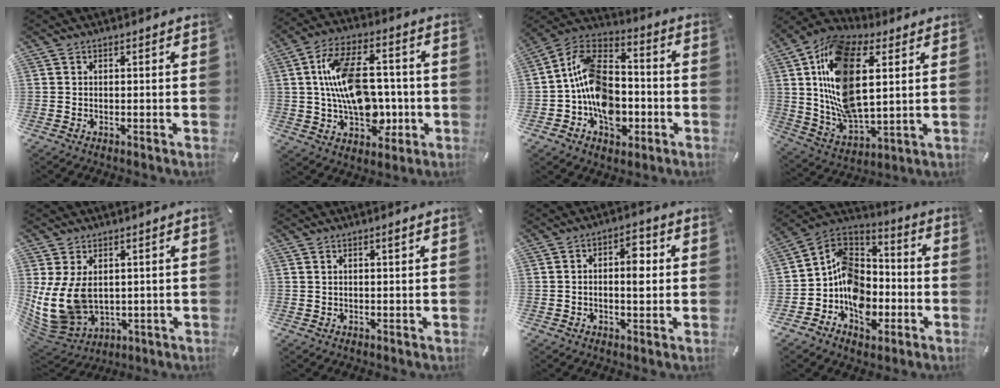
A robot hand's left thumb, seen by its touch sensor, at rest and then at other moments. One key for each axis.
{"total": 17.8, "fx": -0.3, "fy": 11.6, "fz": 13.6, "tx": -0.250, "ty": 0.020, "tz": -0.004}
{"total": 16.5, "fx": -3.9, "fy": 12.0, "fz": 10.6, "tx": -0.204, "ty": 0.029, "tz": -0.070}
{"total": 20.1, "fx": 6.3, "fy": 11.6, "fz": 15.2, "tx": -0.336, "ty": -0.023, "tz": 0.109}
{"total": 12.0, "fx": 1.8, "fy": 9.3, "fz": 7.4, "tx": -0.175, "ty": -0.021, "tz": 0.035}
{"total": 1.3, "fx": 0.7, "fy": 0.1, "fz": 1.1, "tx": -0.021, "ty": -0.001, "tz": 0.011}
{"total": 6.5, "fx": 0.5, "fy": 3.4, "fz": 5.5, "tx": -0.072, "ty": 0.003, "tz": 0.001}
{"total": 12.5, "fx": -4.8, "fy": 10.1, "fz": 5.6, "tx": -0.119, "ty": 0.022, "tz": -0.086}